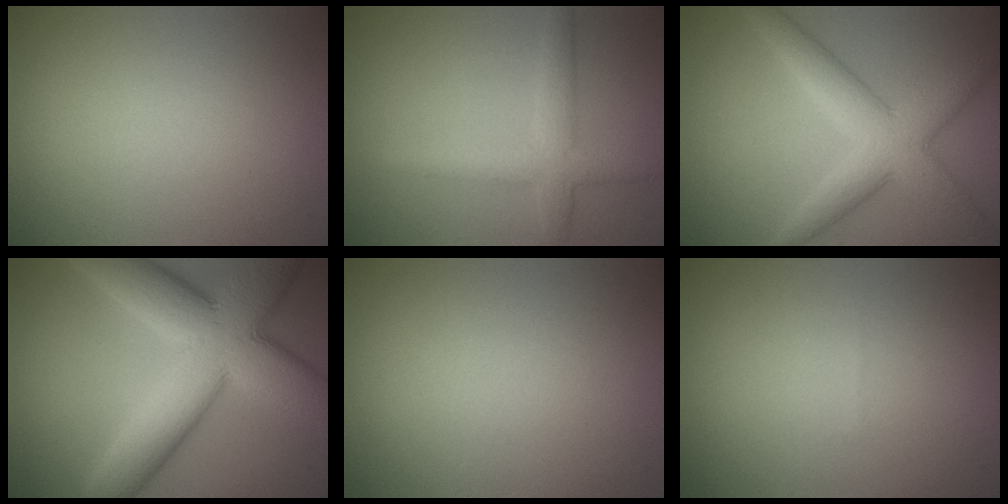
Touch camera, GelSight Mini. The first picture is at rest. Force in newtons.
{"total": 3.1, "press": 3.1, "slide": 0.0}
{"total": 5.5, "press": 5.5, "slide": 0.2}
{"total": 12.6, "press": 12.5, "slide": 0.7}
{"total": 0.0}
{"total": 0.0}